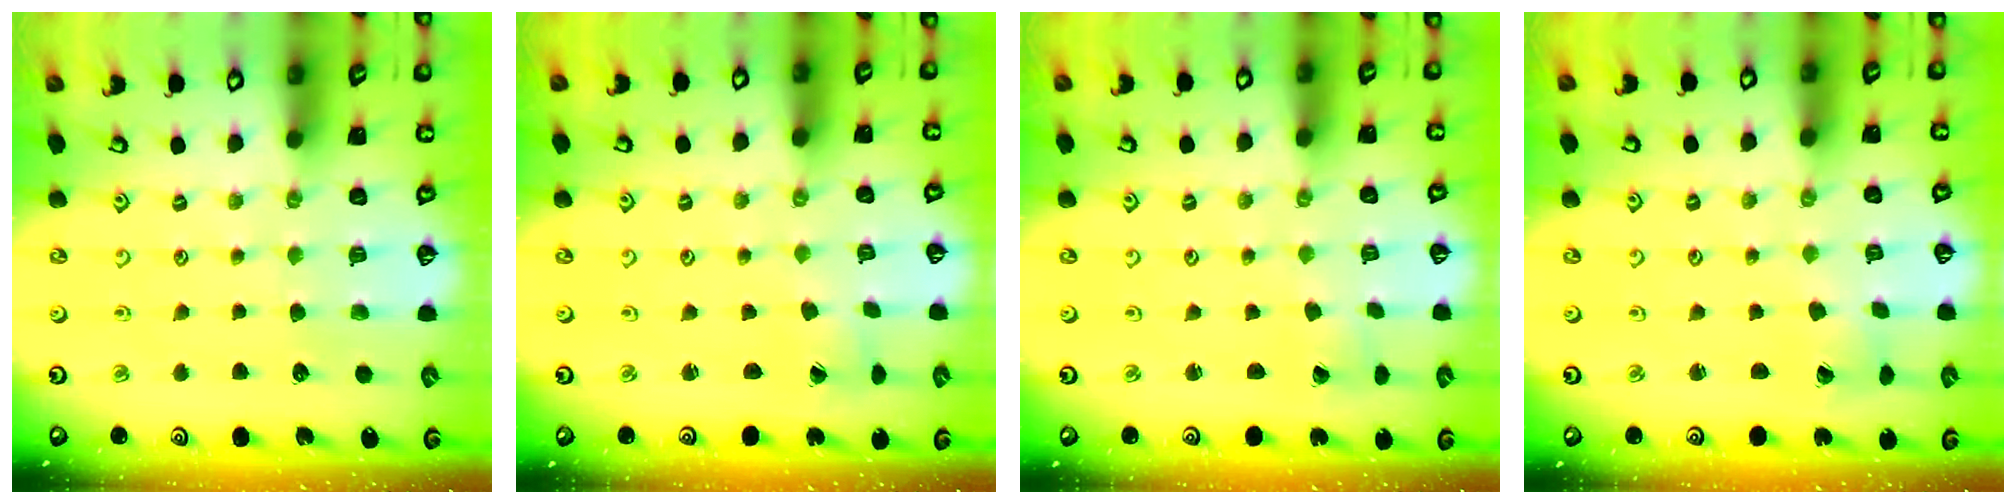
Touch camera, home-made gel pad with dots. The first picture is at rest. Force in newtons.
{"total": 0.8, "press": 0.8, "slide": 0.0}
{"total": 0.7, "press": 0.7, "slide": 0.1}
{"total": 1.1, "press": 1.0, "slide": 0.1}